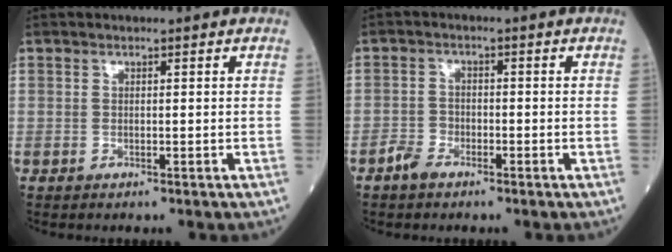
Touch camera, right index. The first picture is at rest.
{"total": 2.6, "force": [-2.0, 1.3, 1.1], "torque": [-0.022, 0.003, -0.037]}